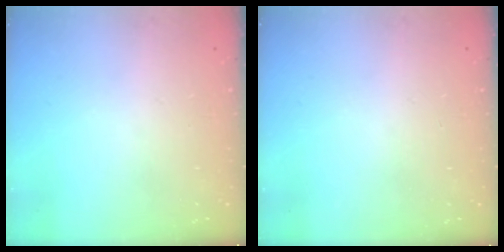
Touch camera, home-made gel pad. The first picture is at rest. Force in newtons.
{"total": 0.0}